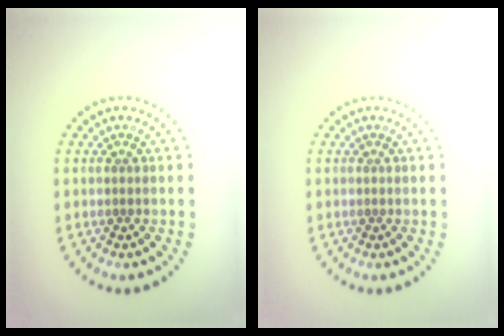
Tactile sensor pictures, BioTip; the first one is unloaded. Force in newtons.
{"total": 0.0}